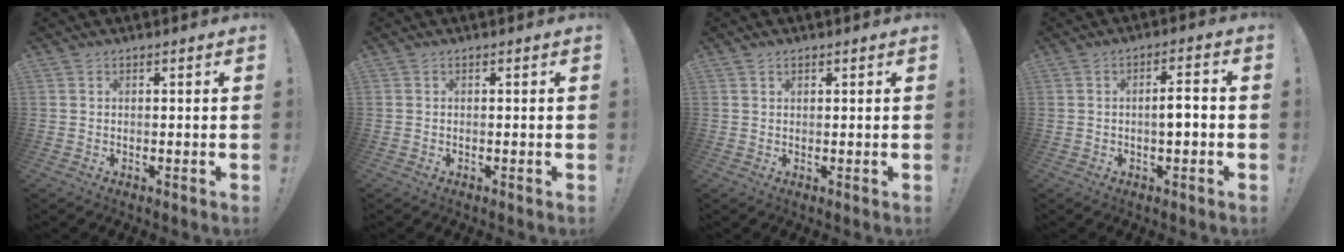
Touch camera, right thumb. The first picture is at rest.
{"total": 0.0}
{"total": 0.8, "force": [0.7, 0.4, 0.3], "torque": [-0.001, -0.001, 0.012]}
{"total": 4.5, "force": [-0.9, 1.1, 4.3], "torque": [-0.060, 0.002, -0.021]}